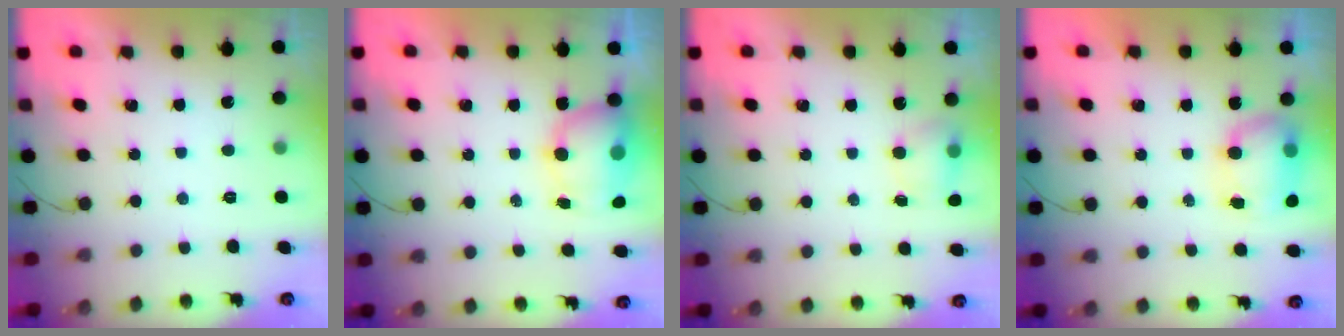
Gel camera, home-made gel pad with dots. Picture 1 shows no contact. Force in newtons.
{"total": 11.6, "press": 8.7, "slide": 7.6}
{"total": 5.2, "press": 5.1, "slide": 1.1}
{"total": 8.4, "press": 8.2, "slide": 1.7}